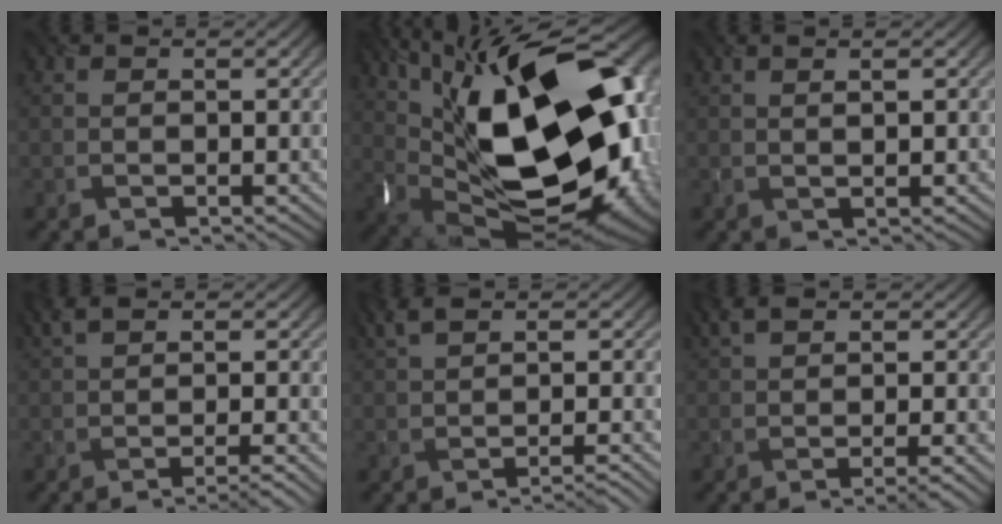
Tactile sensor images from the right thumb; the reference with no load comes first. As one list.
[{"total": 22.2, "force": [4.5, 12.4, 17.9], "torque": [-0.323, 0.005, 0.094]}, {"total": 0.8, "force": [0.6, 0.0, 0.5], "torque": [-0.008, 0.008, 0.012]}, {"total": 3.5, "force": [-0.5, 0.7, 3.4], "torque": [-0.052, 0.007, -0.014]}, {"total": 3.1, "force": [-0.3, 0.6, 3.0], "torque": [-0.045, 0.009, -0.011]}, {"total": 3.9, "force": [-0.1, 0.9, 3.8], "torque": [-0.057, 0.010, -0.006]}]